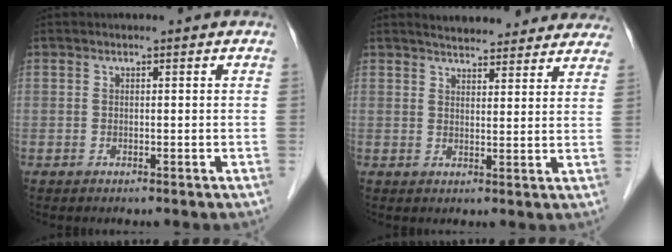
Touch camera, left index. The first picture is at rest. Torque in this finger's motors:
{"motor_torque": [0.24, -0.22, 0.43, 0.06]}